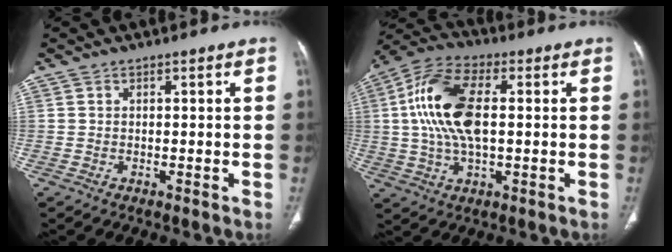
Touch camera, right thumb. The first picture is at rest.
{"total": 15.1, "force": [1.6, 7.4, 13.0], "torque": [-0.271, 0.018, 0.027]}